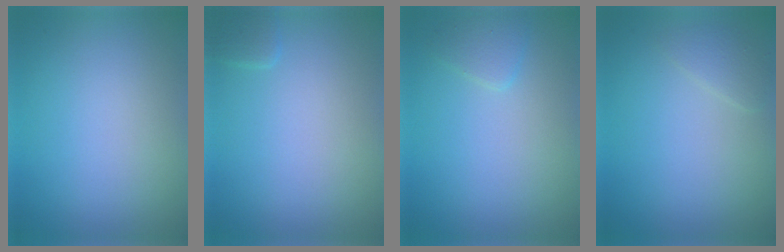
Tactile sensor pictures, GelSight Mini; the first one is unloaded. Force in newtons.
{"total": 0.9, "press": 0.8, "slide": 0.1}
{"total": 1.2, "press": 1.2, "slide": 0.1}
{"total": 1.1, "press": 1.1, "slide": 0.1}